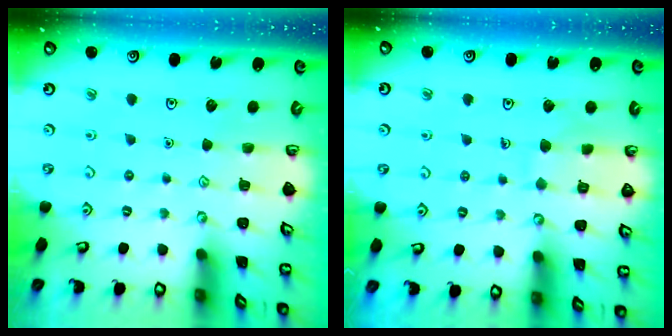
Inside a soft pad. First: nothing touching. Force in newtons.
{"total": 6.4, "press": 6.4, "slide": 0.3}